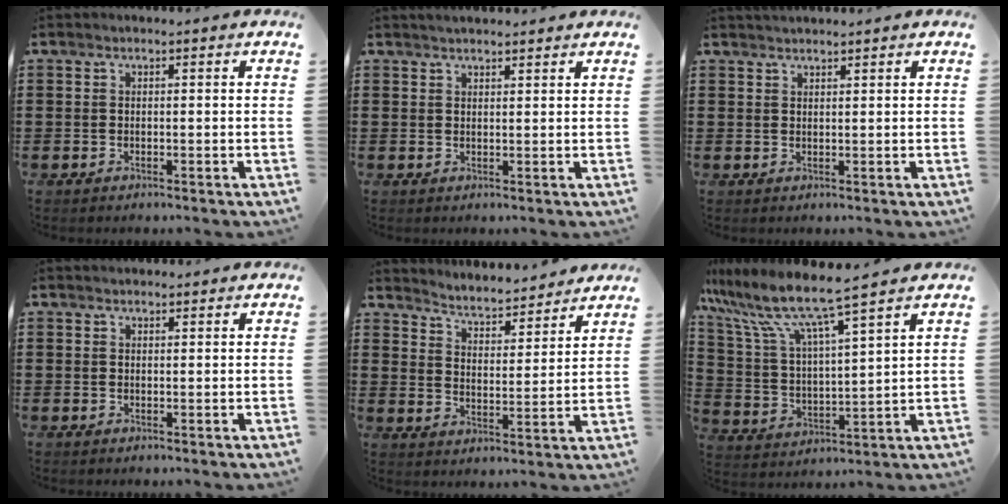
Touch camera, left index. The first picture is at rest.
{"total": 1.6, "force": [1.6, 0.3, 0.3], "torque": [-0.007, 0.003, 0.031]}
{"total": 1.3, "force": [1.3, 0.0, 0.2], "torque": [-0.005, -0.001, 0.025]}
{"total": 1.1, "force": [1.0, 0.4, 0.0], "torque": [-0.002, 0.003, 0.020]}
{"total": 4.0, "force": [4.0, 0.1, 0.4], "torque": [-0.030, -0.035, 0.062]}
{"total": 8.4, "force": [7.3, 0.0, 4.1], "torque": [-0.114, -0.048, 0.120]}